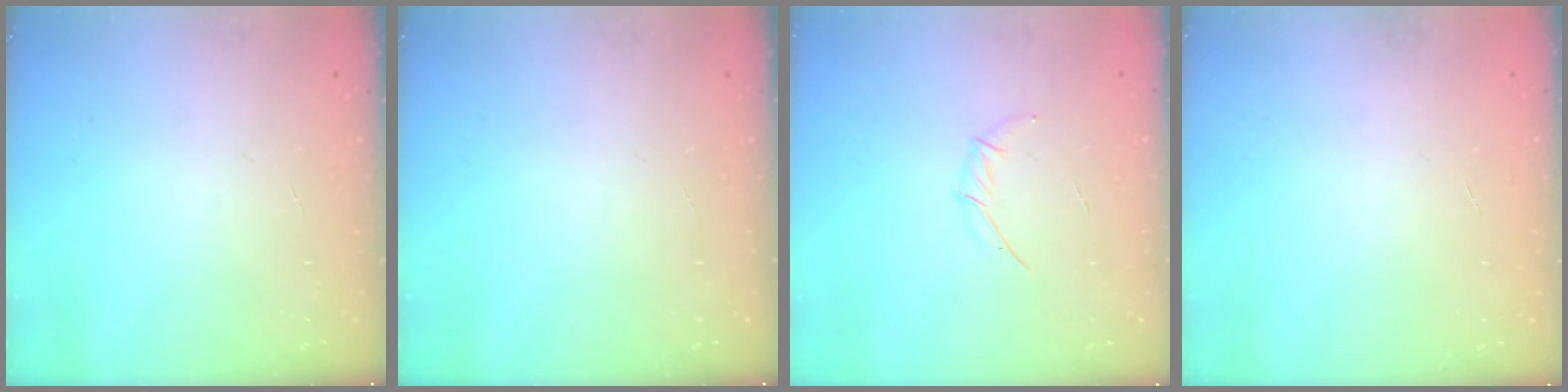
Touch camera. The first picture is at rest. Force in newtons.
{"total": 0.0}
{"total": 3.9, "press": 3.8, "slide": 0.8}
{"total": 0.0}